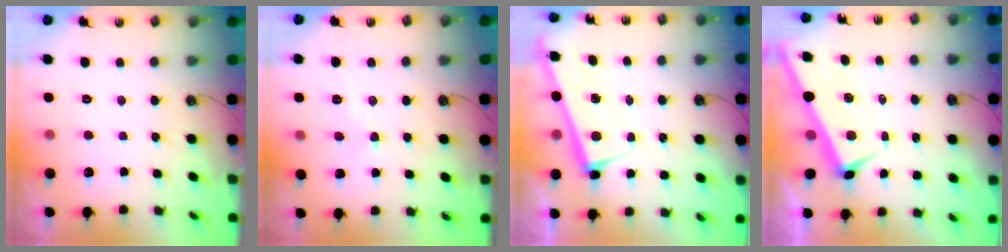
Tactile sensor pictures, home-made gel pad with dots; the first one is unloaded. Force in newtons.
{"total": 0.0}
{"total": 2.7, "press": 2.7, "slide": 0.5}
{"total": 2.8, "press": 2.8, "slide": 0.6}